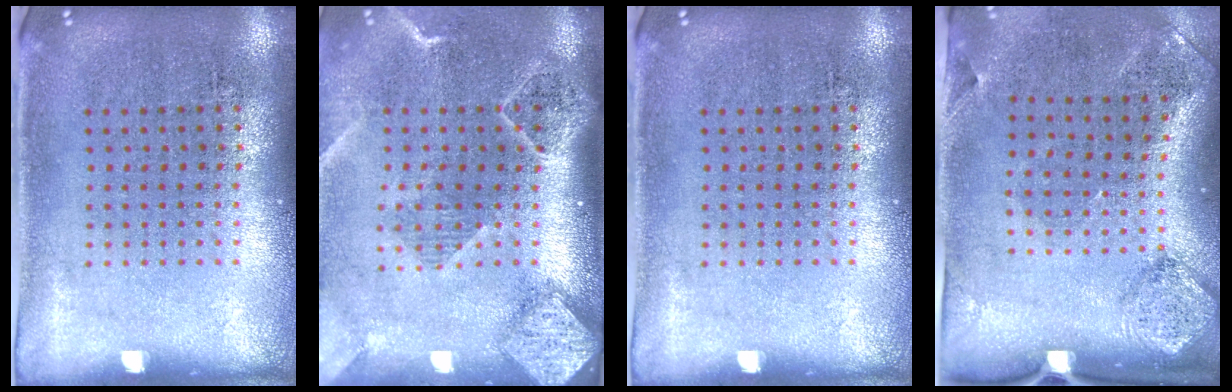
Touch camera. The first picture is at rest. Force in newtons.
{"total": 2.5, "press": 2.0, "slide": 1.5}
{"total": 0.0}
{"total": 1.9, "press": 1.1, "slide": 1.5}